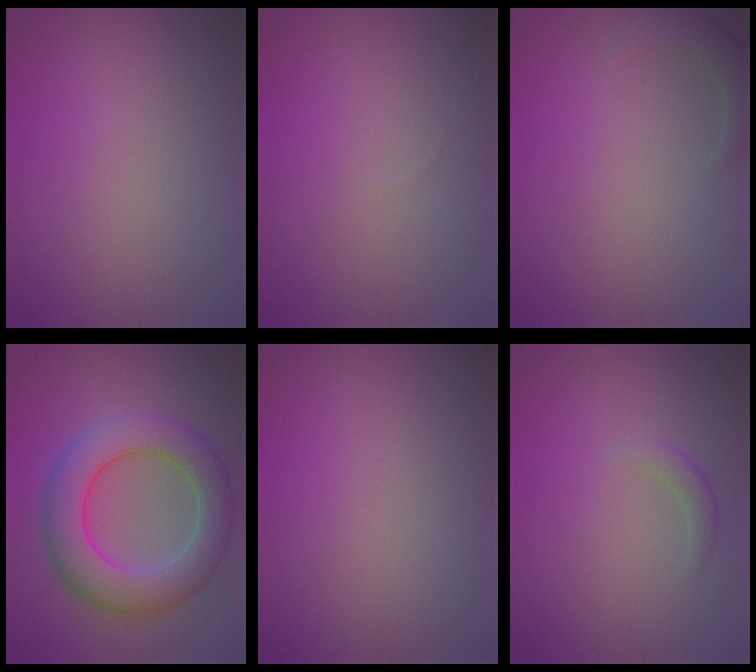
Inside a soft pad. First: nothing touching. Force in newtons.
{"total": 0.0}
{"total": 2.3, "press": 2.3, "slide": 0.4}
{"total": 8.5, "press": 8.5, "slide": 0.1}
{"total": 0.0}
{"total": 1.2, "press": 1.2, "slide": 0.1}